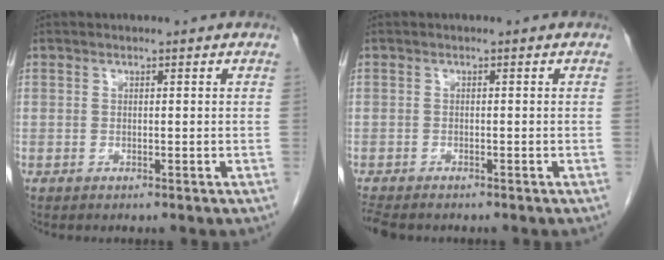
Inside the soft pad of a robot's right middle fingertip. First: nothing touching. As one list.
[{"total": 4.3, "force": [-3.7, 1.3, 1.8], "torque": [-0.031, -0.010, -0.061]}]